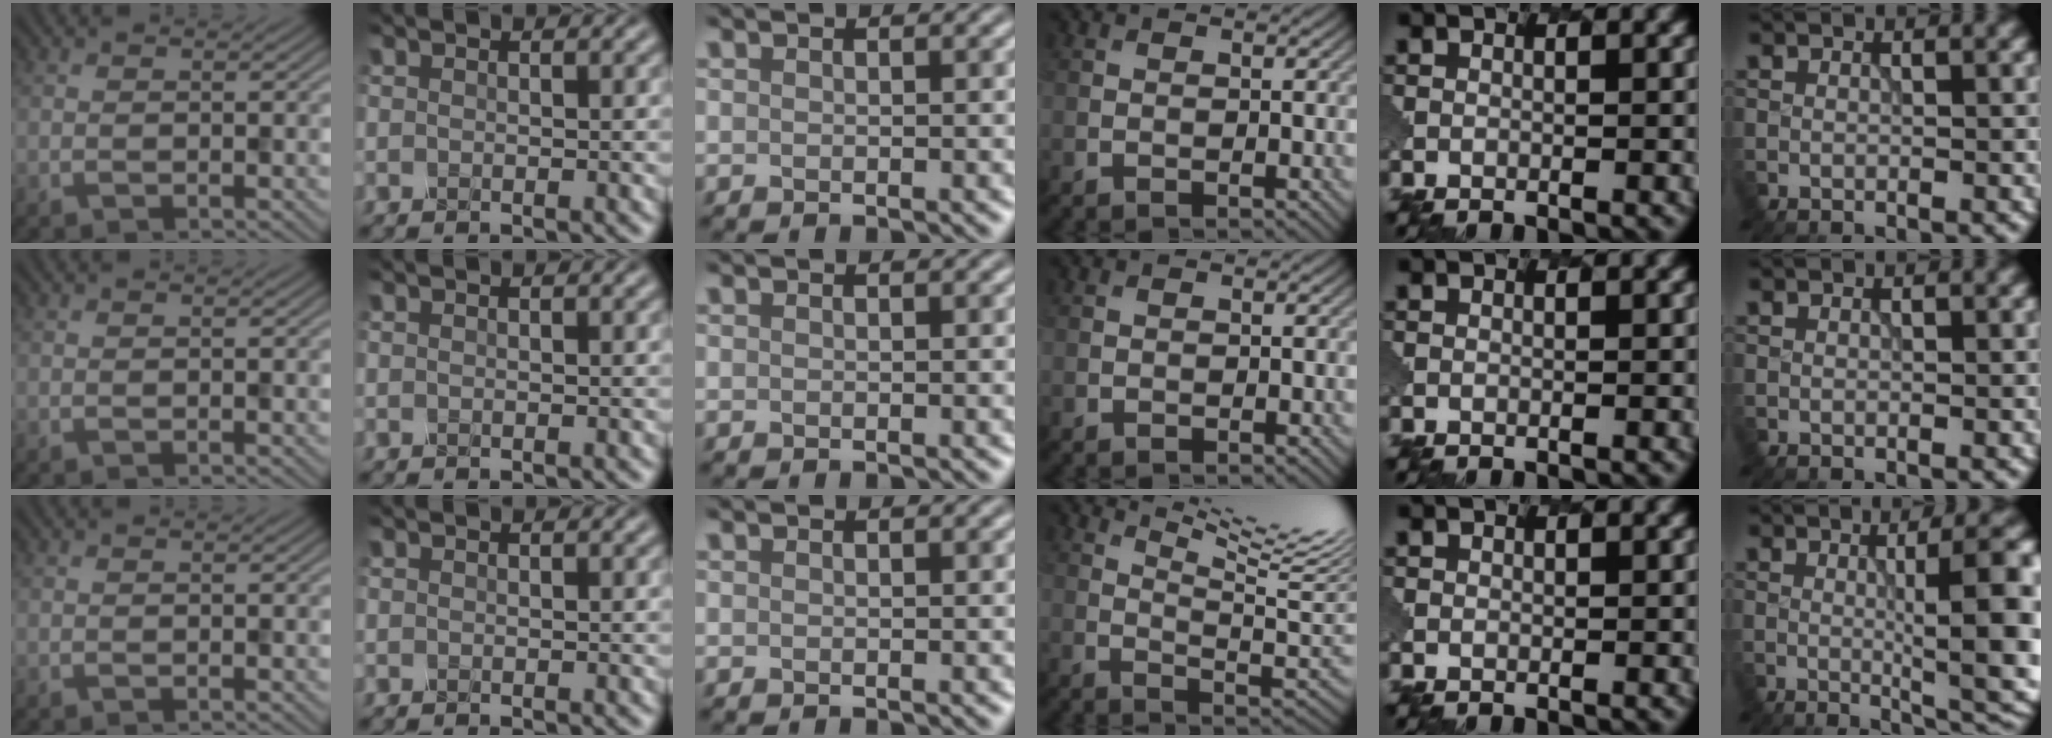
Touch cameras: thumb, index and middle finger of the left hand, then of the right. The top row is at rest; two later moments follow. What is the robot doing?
{"motion": "dispense", "object": "syringe"}